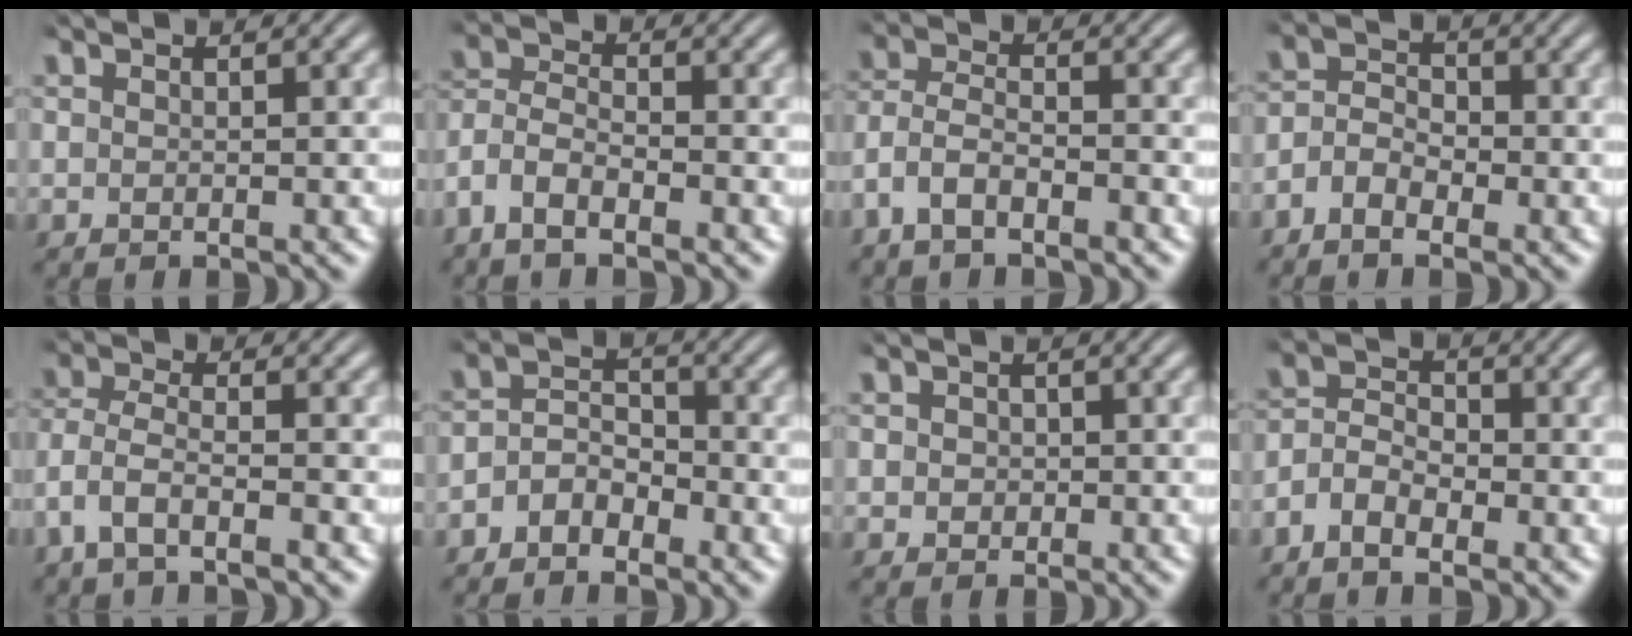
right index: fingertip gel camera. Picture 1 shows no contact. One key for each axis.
{"total": 5.4, "fx": -1.8, "fy": 4.6, "fz": 2.3, "tx": -0.075, "ty": -0.015, "tz": -0.039}
{"total": 4.4, "fx": -1.8, "fy": 3.5, "fz": 2.0, "tx": -0.065, "ty": -0.014, "tz": -0.033}
{"total": 4.5, "fx": -1.5, "fy": 3.6, "fz": 2.1, "tx": -0.040, "ty": -0.002, "tz": -0.037}
{"total": 3.0, "fx": -0.8, "fy": 2.1, "fz": 2.0, "tx": -0.072, "ty": -0.021, "tz": -0.008}
{"total": 4.3, "fx": -2.1, "fy": 3.3, "fz": 1.7, "tx": -0.026, "ty": -0.002, "tz": -0.048}
{"total": 1.8, "fx": 0.0, "fy": 1.8, "fz": 0.4, "tx": -0.008, "ty": 0.004, "tz": -0.004}
{"total": 5.0, "fx": -1.5, "fy": 4.1, "fz": 2.4, "tx": -0.052, "ty": -0.005, "tz": -0.037}